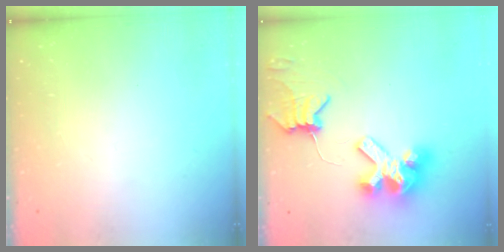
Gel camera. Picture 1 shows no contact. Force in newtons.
{"total": 10.6, "press": 10.5, "slide": 1.4}